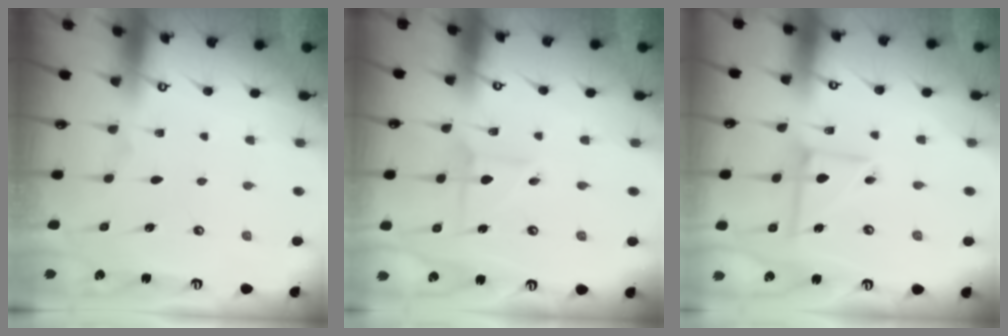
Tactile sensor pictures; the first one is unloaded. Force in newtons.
{"total": 2.9, "press": 2.8, "slide": 0.3}
{"total": 7.2, "press": 7.2, "slide": 0.6}